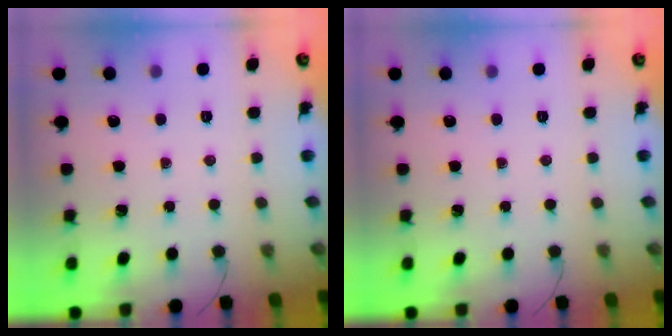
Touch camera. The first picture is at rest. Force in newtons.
{"total": 0.0}